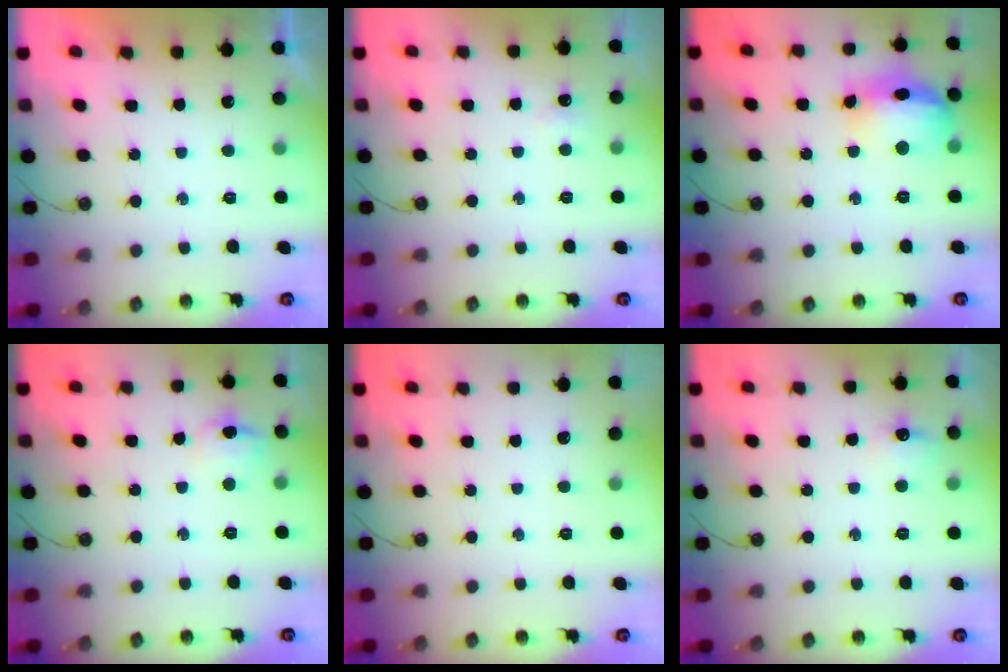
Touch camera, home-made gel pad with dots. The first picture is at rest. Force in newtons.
{"total": 2.8, "press": 2.7, "slide": 0.6}
{"total": 16.4, "press": 16.2, "slide": 1.9}
{"total": 8.1, "press": 8.1, "slide": 0.8}
{"total": 0.0}
{"total": 7.2, "press": 7.1, "slide": 0.9}